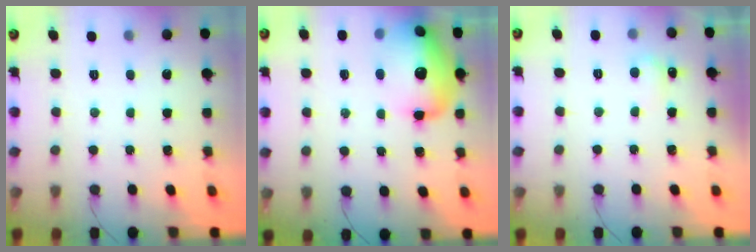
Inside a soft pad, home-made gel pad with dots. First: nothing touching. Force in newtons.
{"total": 19.7, "press": 18.4, "slide": 7.2}
{"total": 3.7, "press": 3.5, "slide": 1.1}